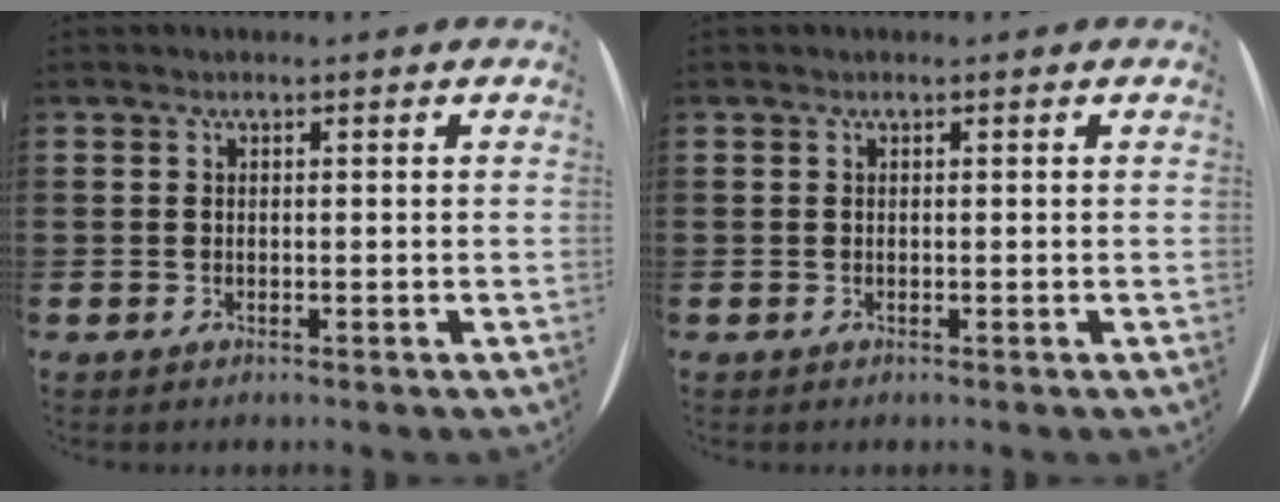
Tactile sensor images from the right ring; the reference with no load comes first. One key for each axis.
{"total": 0.0}